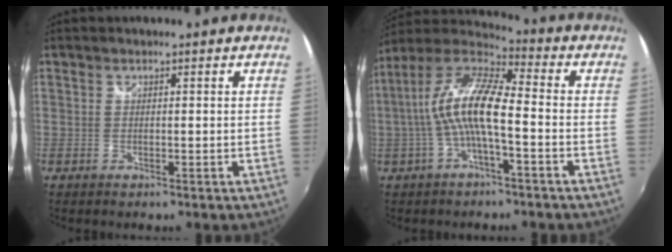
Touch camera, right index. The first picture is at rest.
{"total": 12.3, "force": [-1.7, 2.7, 11.9], "torque": [-0.236, 0.014, -0.035]}